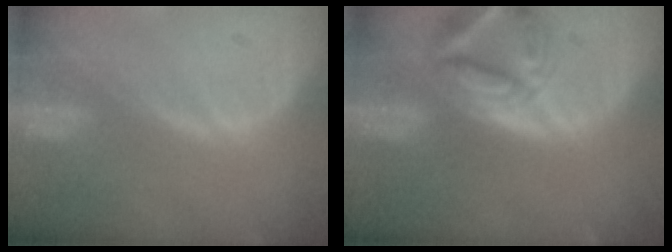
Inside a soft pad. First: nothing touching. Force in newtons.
{"total": 6.8, "press": 6.3, "slide": 2.6}